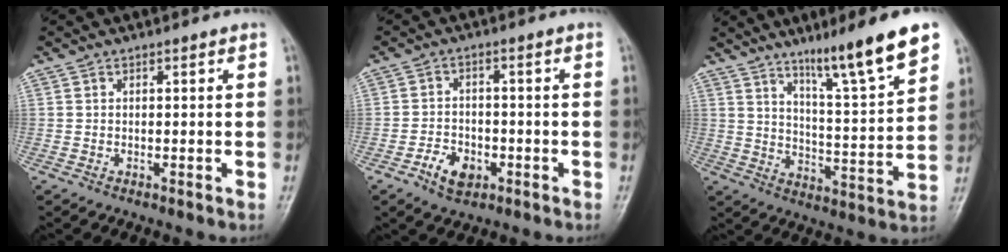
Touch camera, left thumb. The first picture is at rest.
{"total": 5.4, "force": [-2.5, 3.6, 3.0], "torque": [-0.042, 0.016, -0.042]}
{"total": 15.2, "force": [10.4, 1.2, 11.1], "torque": [-0.161, -0.060, 0.167]}